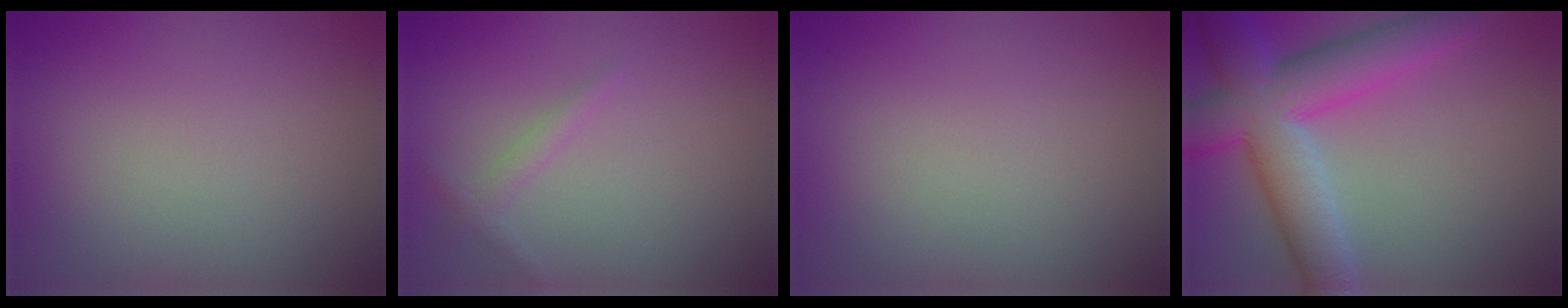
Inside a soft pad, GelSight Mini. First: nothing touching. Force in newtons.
{"total": 1.1, "press": 1.1, "slide": 0.0}
{"total": 0.0}
{"total": 9.4, "press": 9.4, "slide": 0.3}